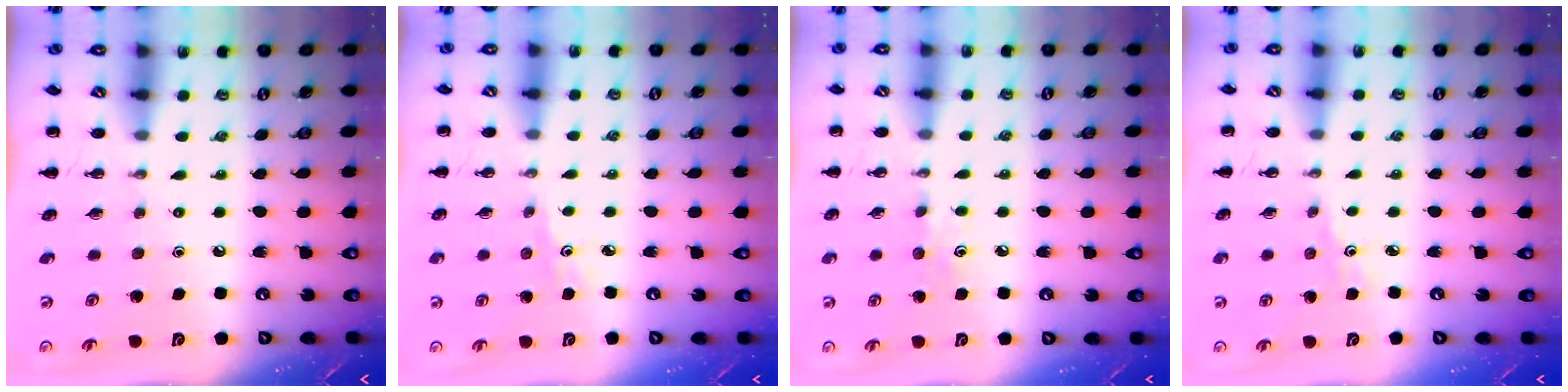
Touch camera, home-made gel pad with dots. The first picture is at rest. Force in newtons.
{"total": 2.2, "press": 2.0, "slide": 0.7}
{"total": 4.1, "press": 4.0, "slide": 1.2}
{"total": 2.2, "press": 2.1, "slide": 0.7}